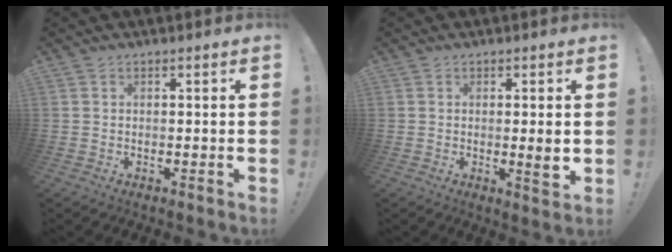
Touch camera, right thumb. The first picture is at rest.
{"total": 3.9, "force": [0.1, 0.3, 3.9], "torque": [-0.056, -0.010, 0.001]}